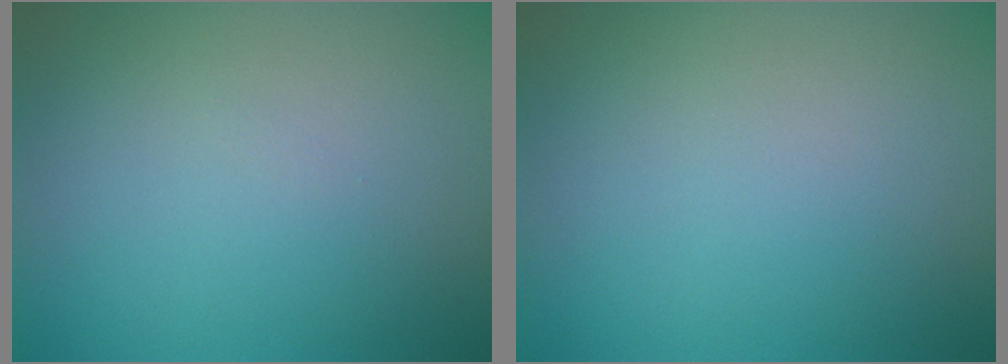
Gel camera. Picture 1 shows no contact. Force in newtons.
{"total": 0.0}